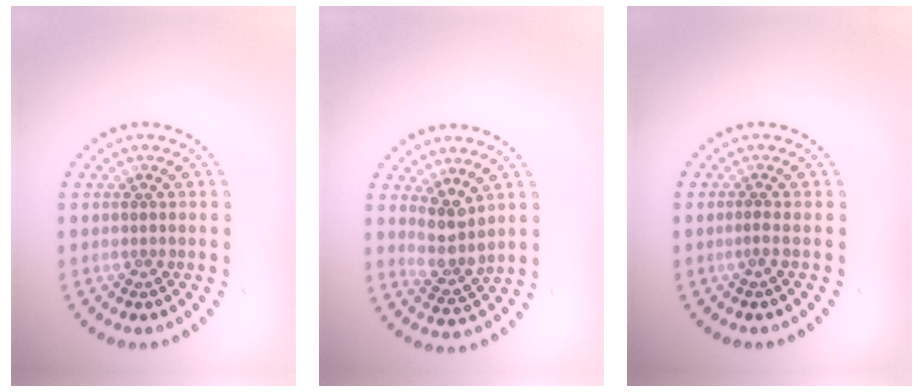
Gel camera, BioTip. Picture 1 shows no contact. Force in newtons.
{"total": 3.1, "press": 2.5, "slide": 2.0}
{"total": 0.6, "press": 0.3, "slide": 0.5}